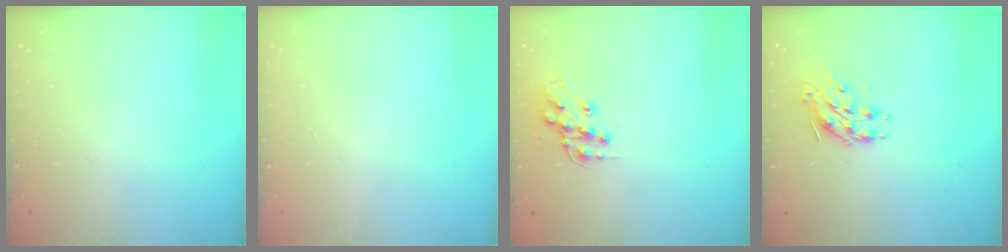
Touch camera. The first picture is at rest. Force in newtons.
{"total": 0.0}
{"total": 12.7, "press": 12.6, "slide": 0.9}
{"total": 9.0, "press": 9.0, "slide": 0.1}